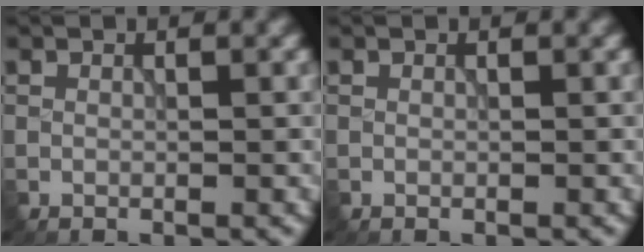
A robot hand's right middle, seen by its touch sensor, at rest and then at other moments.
{"total": 0.0}